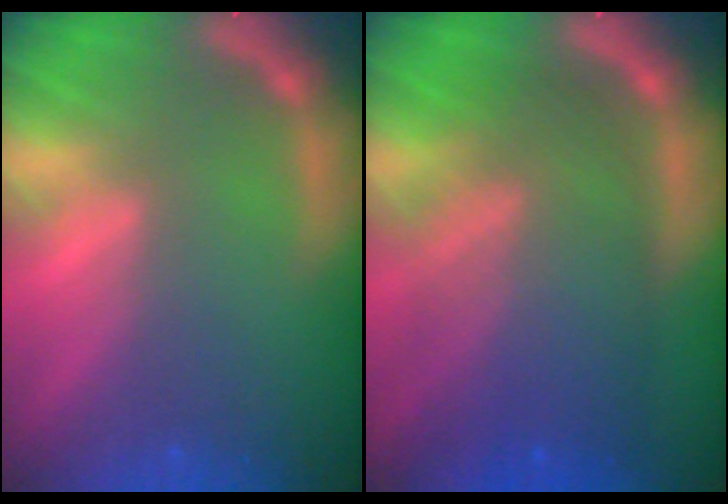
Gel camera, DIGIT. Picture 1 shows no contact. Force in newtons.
{"total": 10.0}